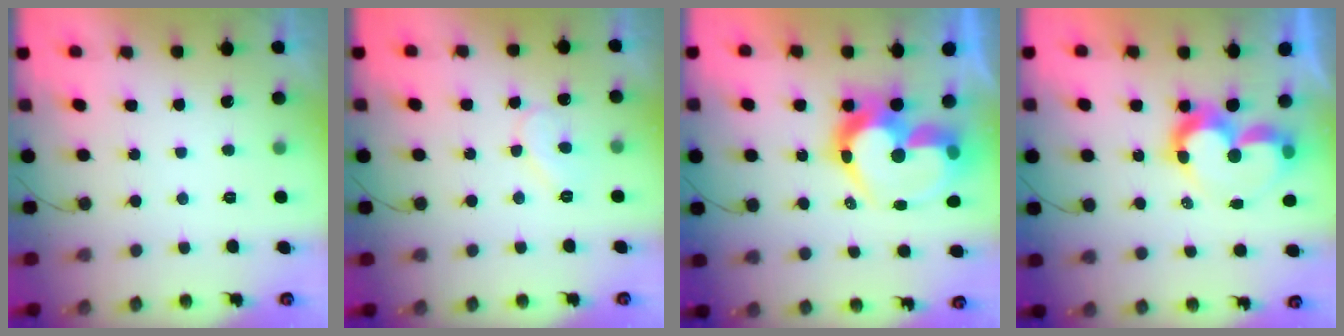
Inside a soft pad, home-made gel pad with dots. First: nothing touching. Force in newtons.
{"total": 8.0, "press": 8.0, "slide": 0.5}
{"total": 17.9, "press": 17.5, "slide": 3.5}
{"total": 10.0, "press": 10.0, "slide": 0.8}